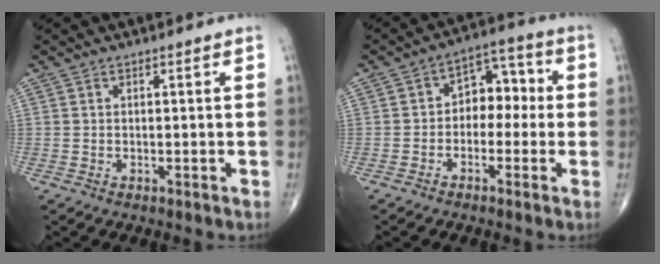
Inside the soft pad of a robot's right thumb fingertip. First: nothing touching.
{"total": 7.7, "force": [-0.6, 5.5, 5.4], "torque": [-0.038, 0.037, -0.025]}